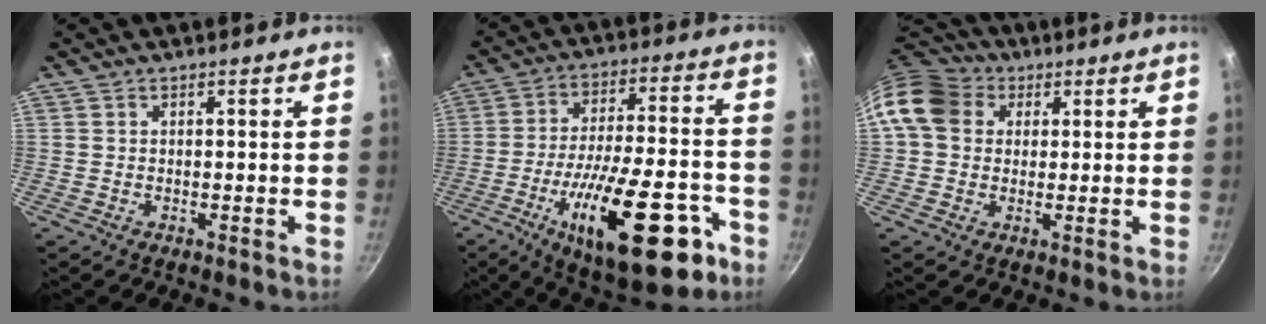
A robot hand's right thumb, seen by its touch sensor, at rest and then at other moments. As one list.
[{"total": 24.7, "force": [-10.9, 9.3, 20.1], "torque": [-0.277, 0.038, -0.156]}, {"total": 10.8, "force": [2.8, 9.0, 5.3], "torque": [-0.078, 0.019, 0.035]}]